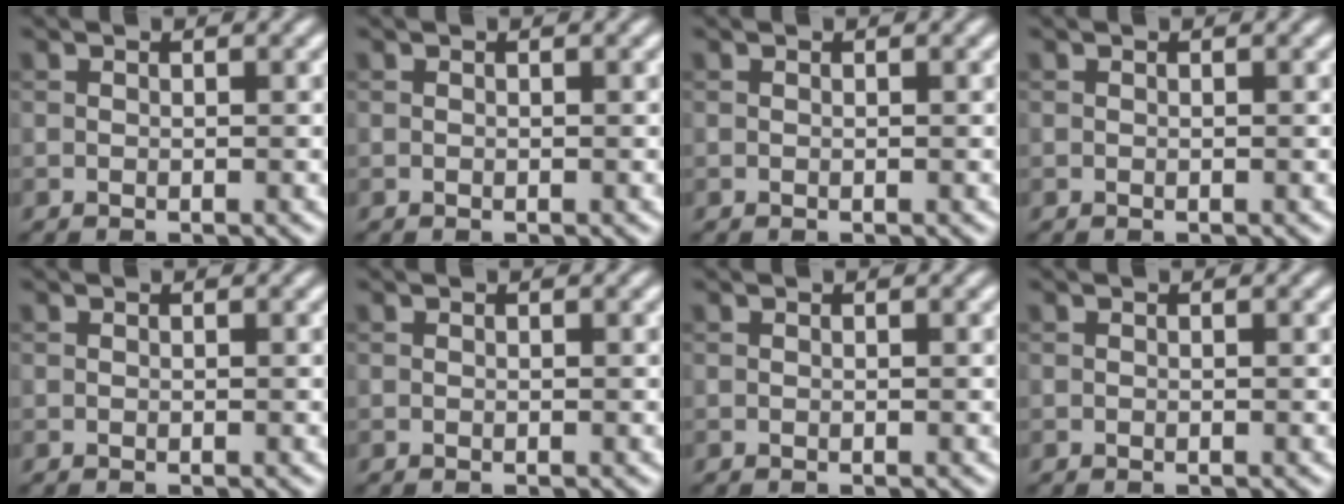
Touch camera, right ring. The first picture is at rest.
{"total": 0.0}
{"total": 0.0}
{"total": 0.0}
{"total": 0.0}
{"total": 0.0}
{"total": 0.0}
{"total": 0.0}